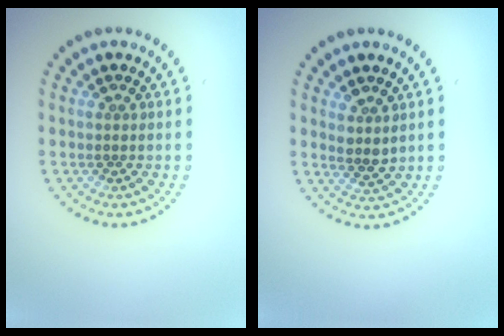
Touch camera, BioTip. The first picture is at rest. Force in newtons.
{"total": 1.9, "press": 1.6, "slide": 0.9}